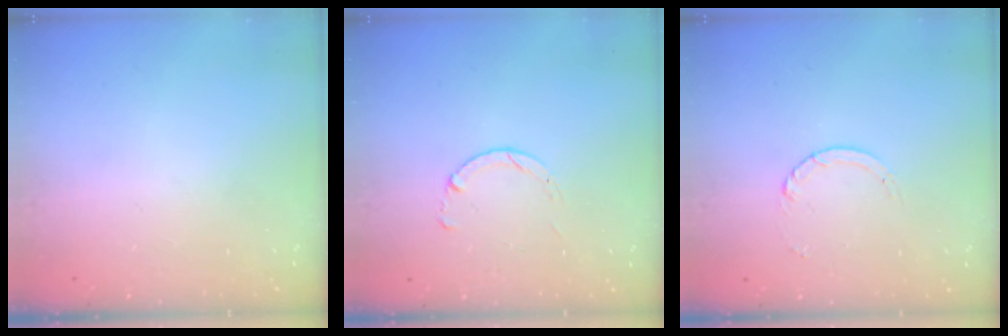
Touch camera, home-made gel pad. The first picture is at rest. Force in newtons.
{"total": 1.8, "press": 1.8, "slide": 0.2}
{"total": 2.5, "press": 2.4, "slide": 0.2}